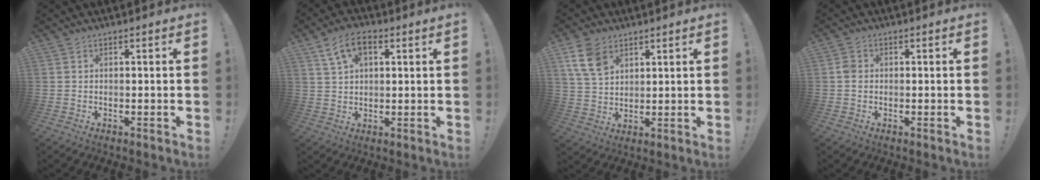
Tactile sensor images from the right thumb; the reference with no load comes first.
{"total": 7.8, "force": [3.5, 3.9, 5.7], "torque": [-0.097, 0.001, 0.068]}
{"total": 10.4, "force": [5.7, 6.7, 5.5], "torque": [-0.103, -0.020, 0.113]}
{"total": 4.8, "force": [-0.5, 3.8, 2.9], "torque": [-0.048, 0.010, -0.007]}